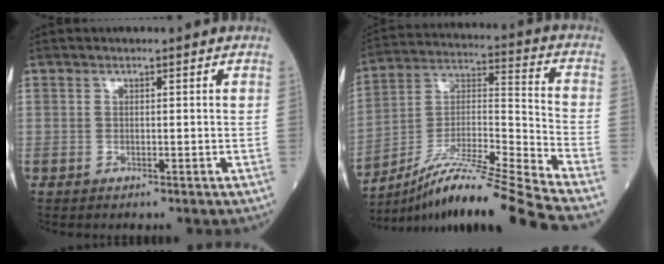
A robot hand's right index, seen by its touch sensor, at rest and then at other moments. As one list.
[{"total": 19.2, "force": [-16.2, -2.5, 10.0], "torque": [-0.192, -0.005, -0.293]}]